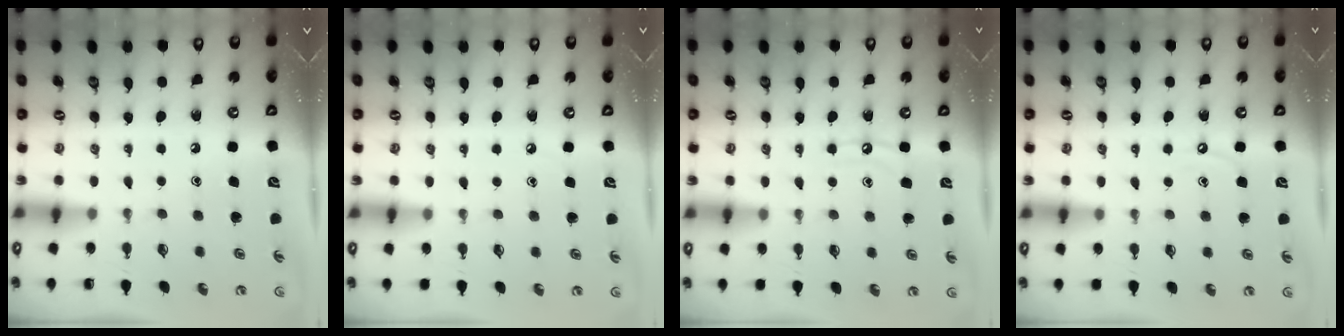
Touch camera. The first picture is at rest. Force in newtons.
{"total": 4.5, "press": 4.5, "slide": 0.8}
{"total": 5.9, "press": 5.9, "slide": 0.6}
{"total": 3.8, "press": 3.8, "slide": 0.3}